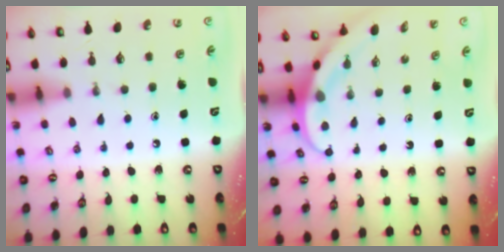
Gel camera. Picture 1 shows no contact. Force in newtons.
{"total": 3.9, "press": 3.9, "slide": 0.3}